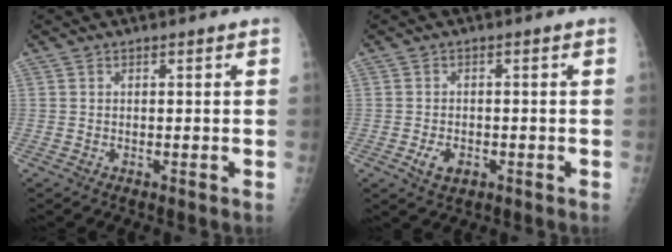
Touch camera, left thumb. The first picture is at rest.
{"total": 3.9, "force": [-1.5, 2.5, 2.5], "torque": [-0.038, 0.001, -0.021]}